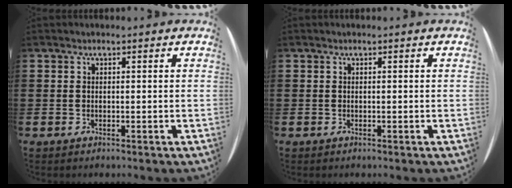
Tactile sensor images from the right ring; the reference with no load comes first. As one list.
[{"total": 0.0}]